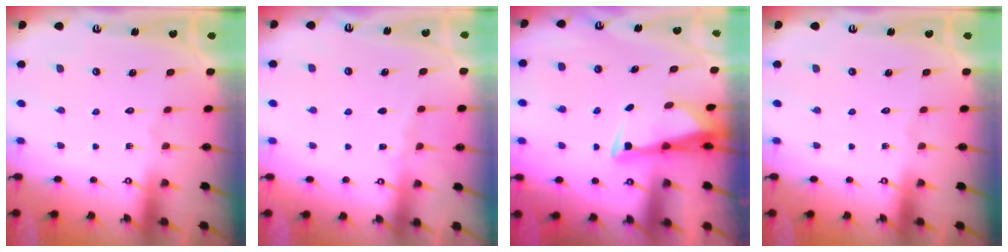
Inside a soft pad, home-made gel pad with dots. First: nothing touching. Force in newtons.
{"total": 3.0, "press": 3.0, "slide": 0.4}
{"total": 2.9, "press": 2.9, "slide": 0.7}
{"total": 0.0}